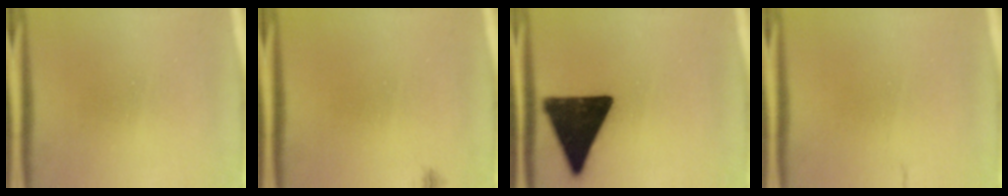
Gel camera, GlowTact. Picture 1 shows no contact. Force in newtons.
{"total": 0.7}
{"total": 16.5}
{"total": 1.6}